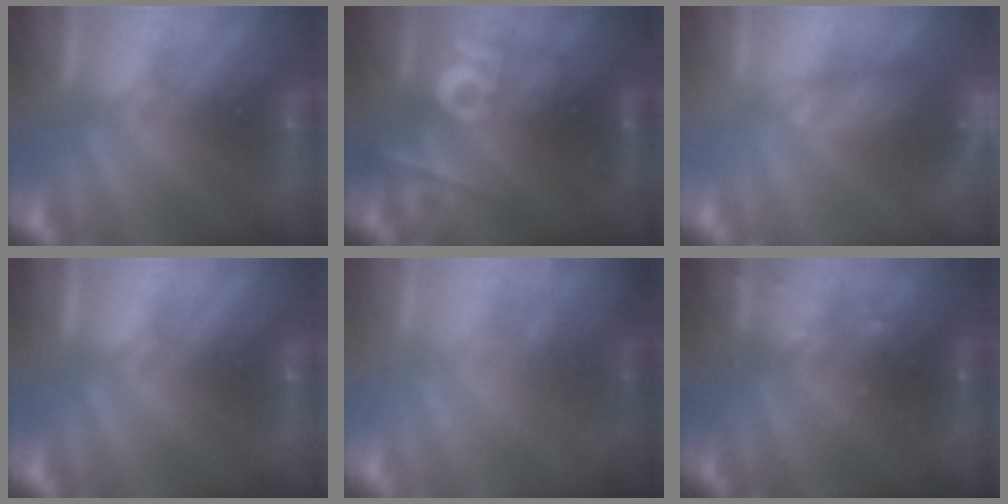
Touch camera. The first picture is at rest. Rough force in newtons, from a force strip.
{"total": 2.5}
{"total": 7.1}
{"total": 0.0}
{"total": 2.7}
{"total": 2.9}